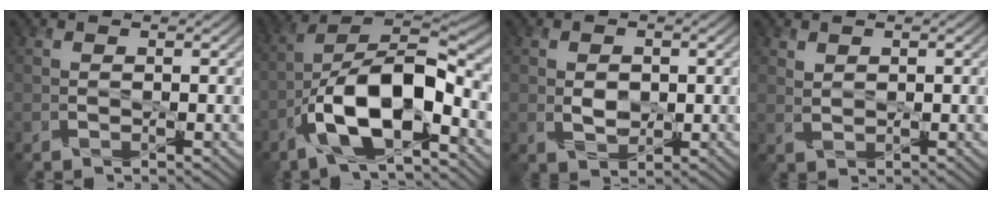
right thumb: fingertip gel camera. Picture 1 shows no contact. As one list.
[{"total": 13.1, "force": [-5.8, 4.8, 10.7], "torque": [-0.191, 0.001, -0.115]}, {"total": 2.5, "force": [0.0, 1.8, 1.7], "torque": [-0.037, -0.001, 0.002]}, {"total": 1.7, "force": [1.4, 0.7, 0.7], "torque": [-0.028, 0.001, 0.026]}]